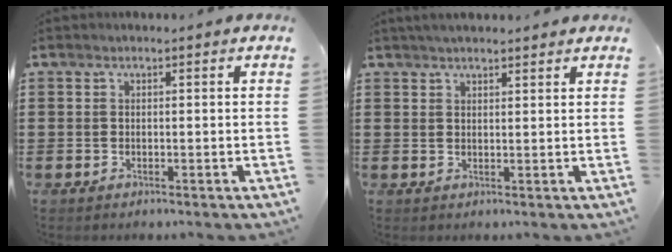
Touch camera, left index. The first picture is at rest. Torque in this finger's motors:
{"motor_torque": [2.14, 0.00, 0.36, 0.10]}